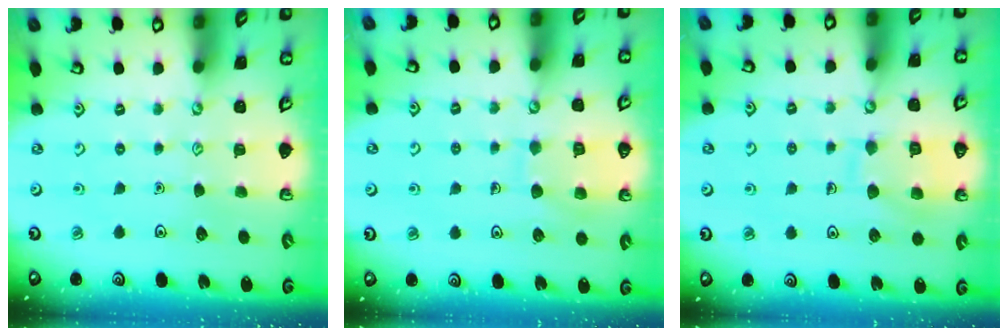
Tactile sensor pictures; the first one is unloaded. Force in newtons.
{"total": 8.8, "press": 8.7, "slide": 0.7}
{"total": 10.7, "press": 10.7, "slide": 1.0}